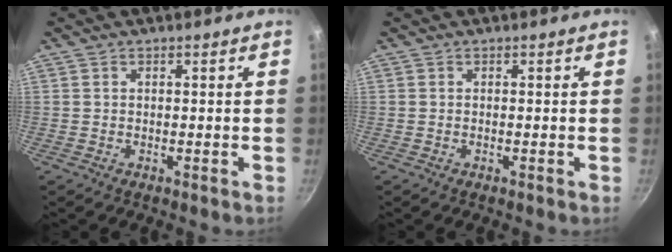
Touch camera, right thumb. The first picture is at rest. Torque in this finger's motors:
{"motor_torque": [0.17, -0.05, -0.28, -0.11, -0.02]}